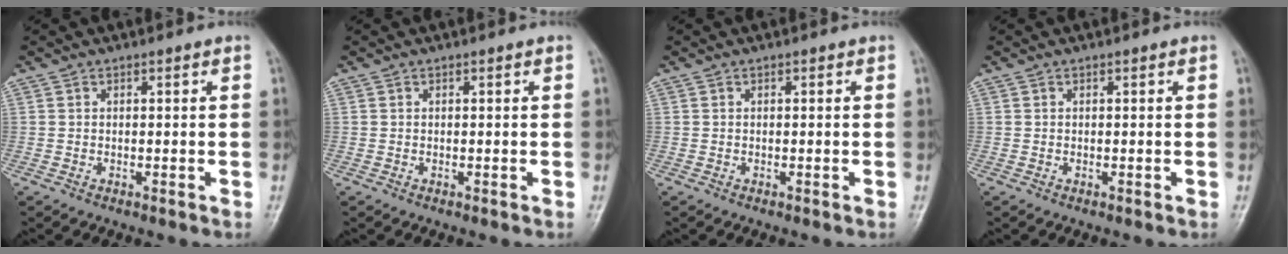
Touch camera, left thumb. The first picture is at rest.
{"total": 0.0}
{"total": 0.0}
{"total": 0.0}